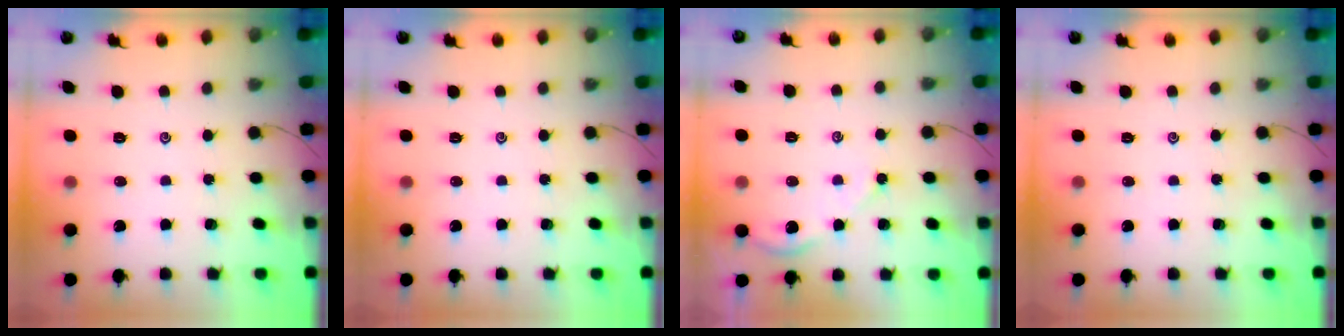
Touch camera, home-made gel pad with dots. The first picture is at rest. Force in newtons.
{"total": 0.0}
{"total": 4.0, "press": 4.0, "slide": 0.4}
{"total": 0.0}